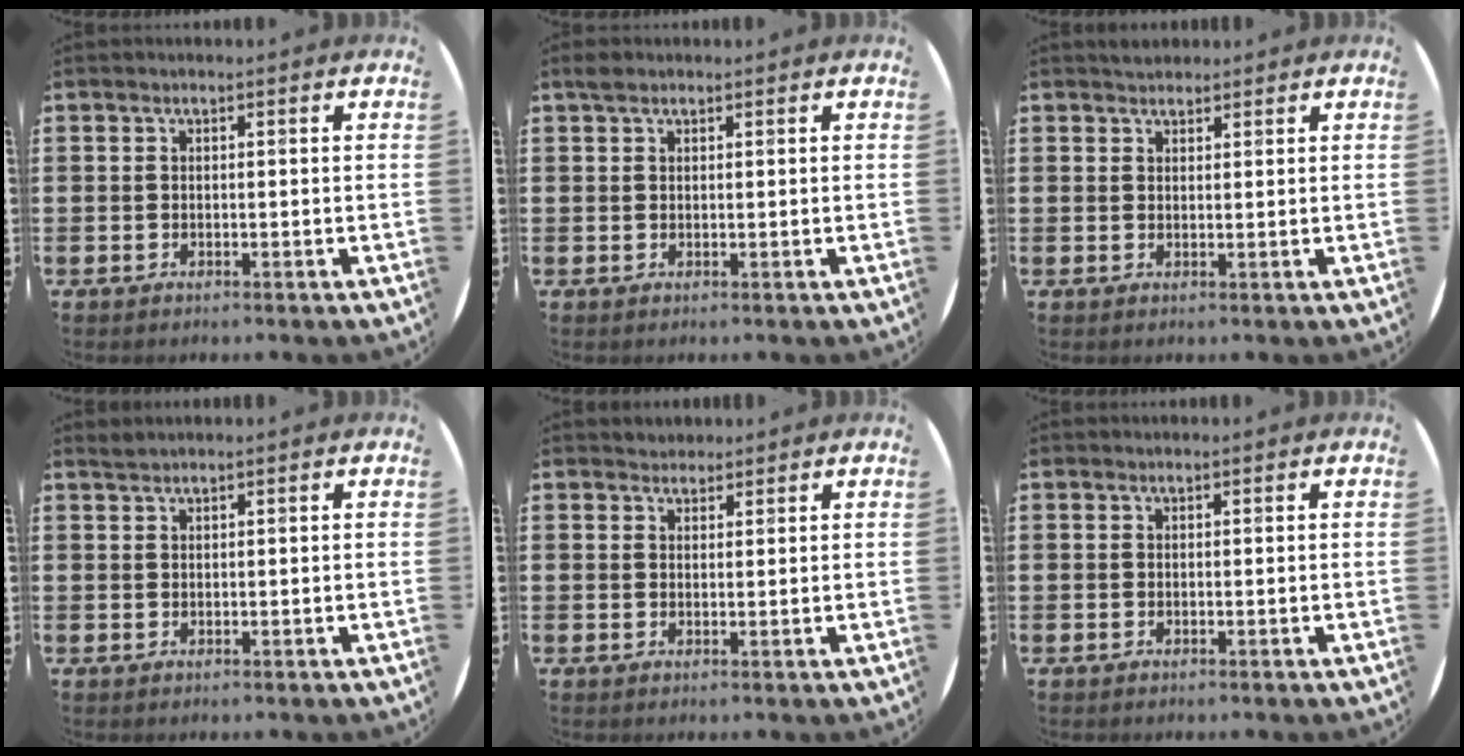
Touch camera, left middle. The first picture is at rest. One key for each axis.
{"total": 1.0, "fx": 0.9, "fy": 0.5, "fz": 0.3, "tx": 0.008, "ty": -0.002, "tz": 0.012}
{"total": 1.7, "fx": 1.6, "fy": 0.5, "fz": 0.0, "tx": -0.003, "ty": 0.005, "tz": 0.031}
{"total": 0.9, "fx": 0.9, "fy": -0.1, "fz": 0.0, "tx": -0.001, "ty": -0.001, "tz": 0.017}
{"total": 1.6, "fx": 1.5, "fy": 0.5, "fz": -0.1, "tx": -0.001, "ty": 0.004, "tz": 0.029}
{"total": 0.0}